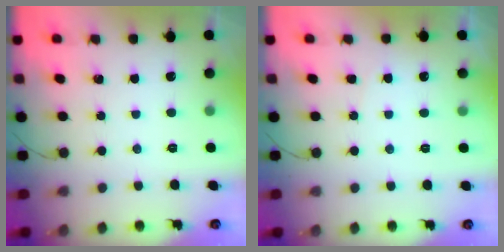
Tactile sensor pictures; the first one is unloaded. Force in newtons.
{"total": 4.2, "press": 4.2, "slide": 0.3}